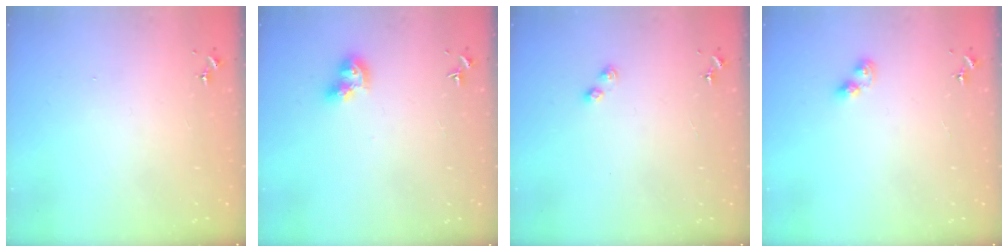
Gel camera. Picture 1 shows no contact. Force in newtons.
{"total": 9.3, "press": 9.2, "slide": 1.2}
{"total": 2.8, "press": 2.8, "slide": 0.3}
{"total": 4.2, "press": 4.2, "slide": 0.5}